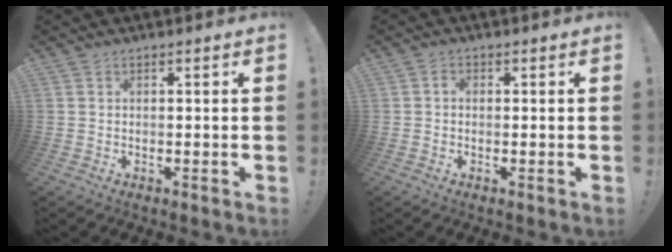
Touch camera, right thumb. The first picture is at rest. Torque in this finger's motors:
{"motor_torque": [-0.04, 0.09, 0.14, -0.13, -0.01]}